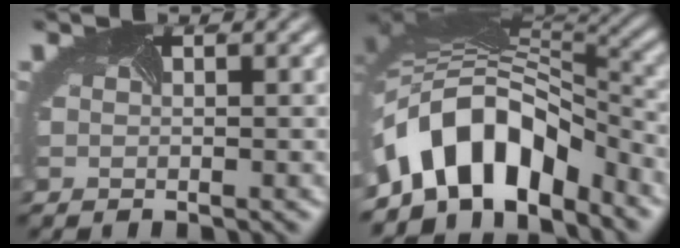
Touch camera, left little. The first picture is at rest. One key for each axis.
{"total": 9.3, "fx": -5.0, "fy": 5.5, "fz": 5.7, "tx": -0.096, "ty": 0.011, "tz": -0.092}